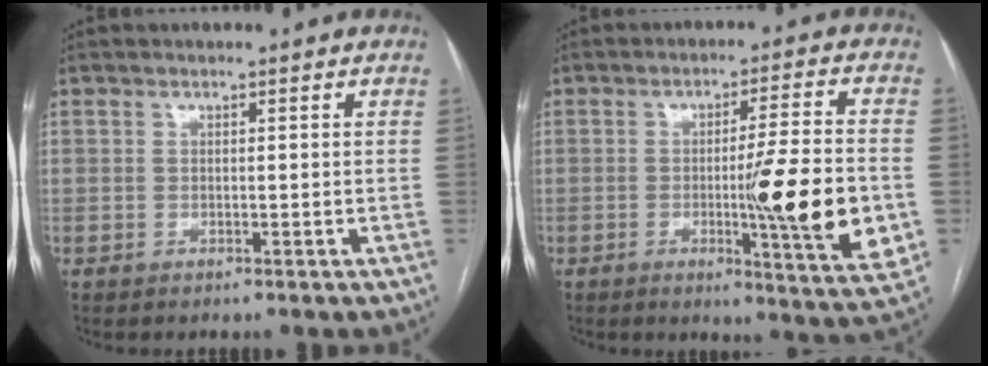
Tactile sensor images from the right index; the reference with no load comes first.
{"total": 15.6, "force": [-2.8, 0.1, 15.3], "torque": [-0.207, -0.022, -0.042]}